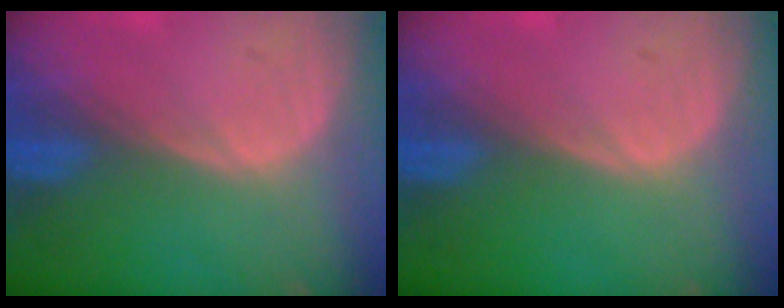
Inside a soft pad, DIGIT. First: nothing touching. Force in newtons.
{"total": 0.0}